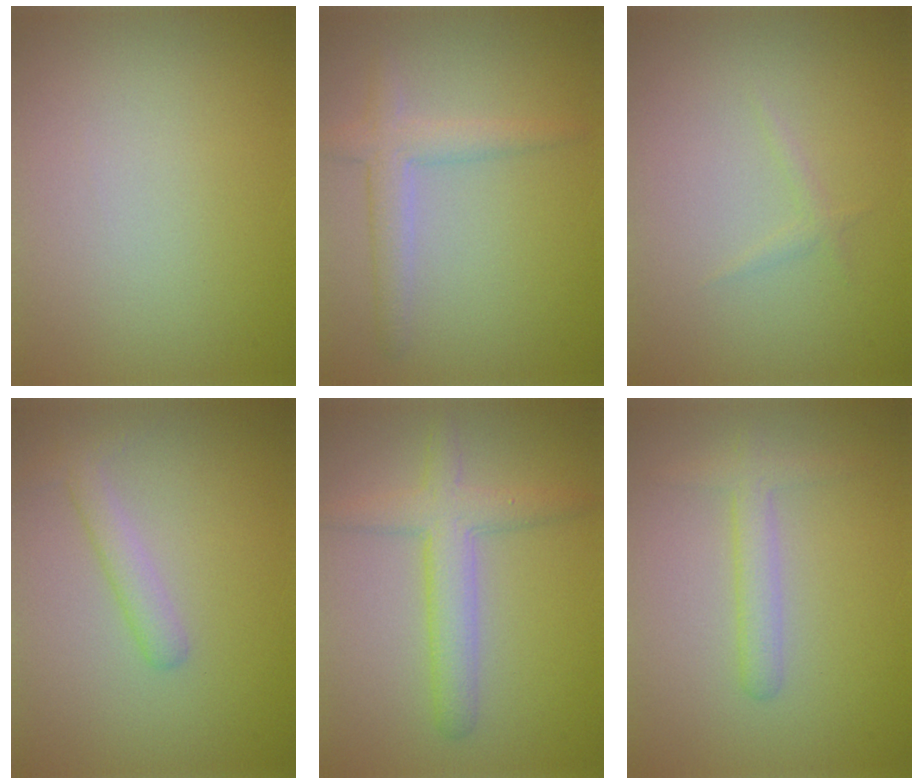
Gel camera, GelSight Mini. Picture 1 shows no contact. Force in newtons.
{"total": 2.9, "press": 2.8, "slide": 0.1}
{"total": 0.7, "press": 0.7, "slide": 0.1}
{"total": 2.0, "press": 2.0, "slide": 0.1}
{"total": 3.8, "press": 3.8, "slide": 0.2}
{"total": 2.2, "press": 2.2, "slide": 0.1}